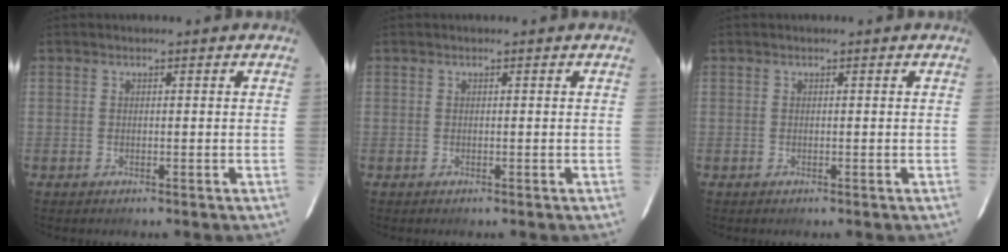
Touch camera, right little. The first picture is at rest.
{"total": 0.0}
{"total": 0.0}